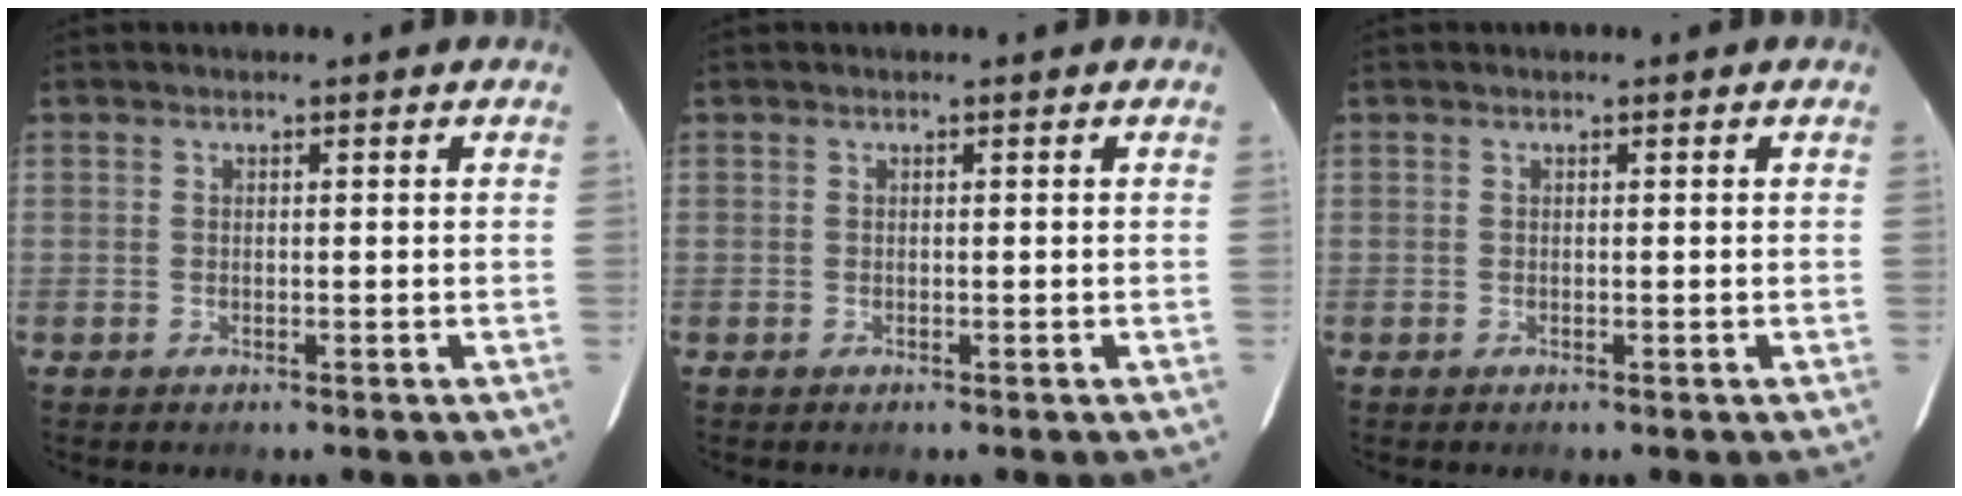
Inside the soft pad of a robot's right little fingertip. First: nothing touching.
{"total": 0.0}
{"total": 0.0}